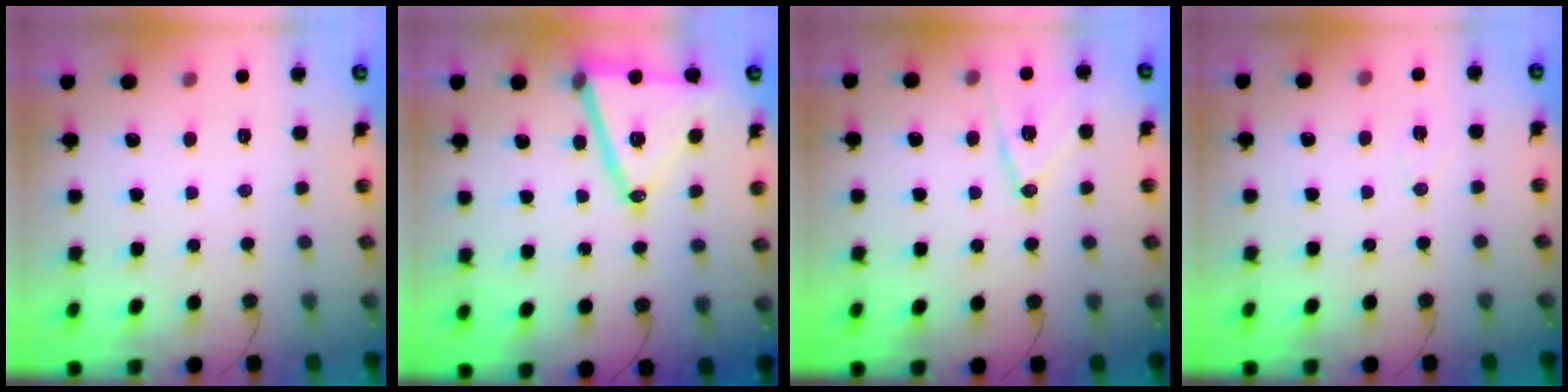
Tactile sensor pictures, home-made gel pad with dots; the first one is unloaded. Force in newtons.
{"total": 17.4, "press": 16.9, "slide": 3.8}
{"total": 12.3, "press": 11.9, "slide": 2.8}
{"total": 5.0, "press": 3.3, "slide": 3.7}